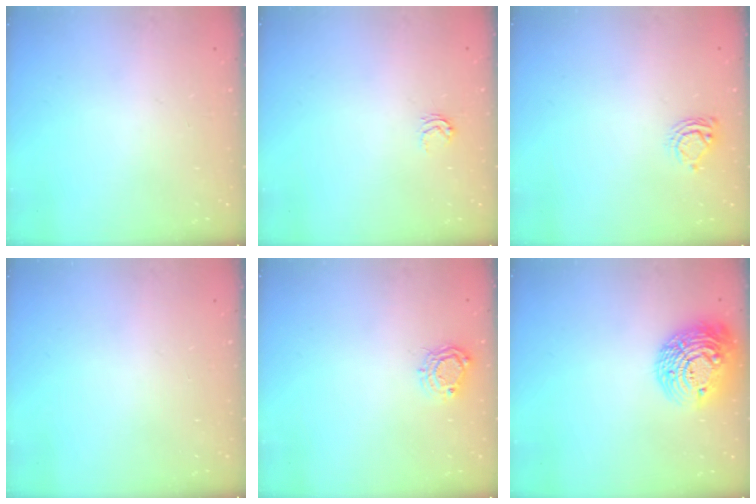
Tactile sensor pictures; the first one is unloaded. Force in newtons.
{"total": 3.1, "press": 3.1, "slide": 0.4}
{"total": 5.1, "press": 5.1, "slide": 0.5}
{"total": 0.0}
{"total": 6.6, "press": 6.6, "slide": 0.5}
{"total": 15.9, "press": 15.9, "slide": 1.0}